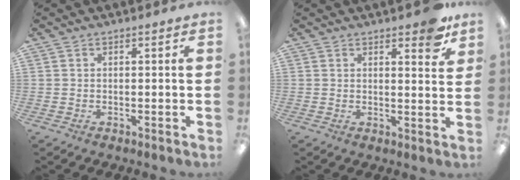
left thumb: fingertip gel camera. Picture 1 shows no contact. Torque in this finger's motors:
{"motor_torque": [0.87, 0.59, 0.57, -0.62, 0.01]}